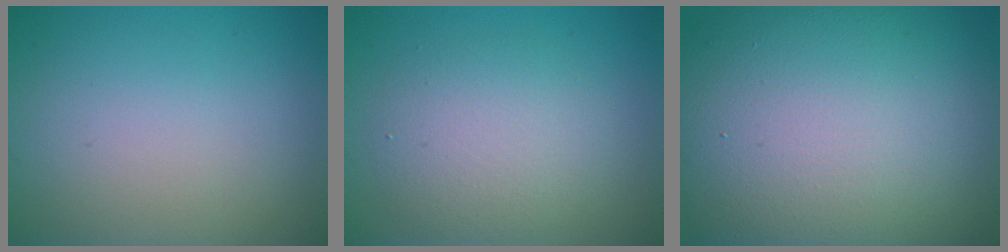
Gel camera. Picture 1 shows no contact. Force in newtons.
{"total": 4.3, "press": 4.3, "slide": 0.2}
{"total": 18.0, "press": 17.9, "slide": 1.2}